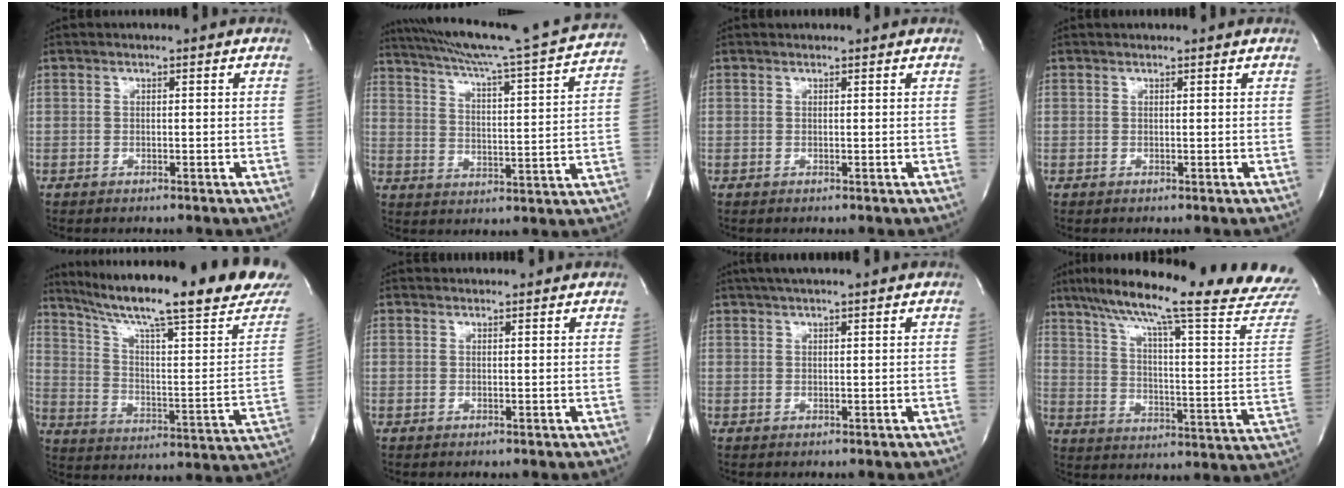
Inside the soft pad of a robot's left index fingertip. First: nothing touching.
{"total": 22.5, "force": [20.4, -1.1, 9.5], "torque": [-0.159, -0.038, 0.274]}
{"total": 0.7, "force": [0.7, 0.2, -0.1], "torque": [-0.008, 0.007, 0.009]}
{"total": 1.9, "force": [1.8, 0.3, 0.5], "torque": [-0.010, 0.017, 0.019]}
{"total": 27.0, "force": [22.1, 1.0, 15.5], "torque": [-0.246, -0.069, 0.300]}
{"total": 1.9, "force": [1.8, 0.4, 0.0], "torque": [-0.010, 0.014, 0.023]}
{"total": 4.6, "force": [3.7, 0.2, 2.7], "torque": [-0.044, 0.026, 0.060]}
{"total": 27.8, "force": [23.7, 0.1, 14.5], "torque": [-0.233, -0.068, 0.309]}